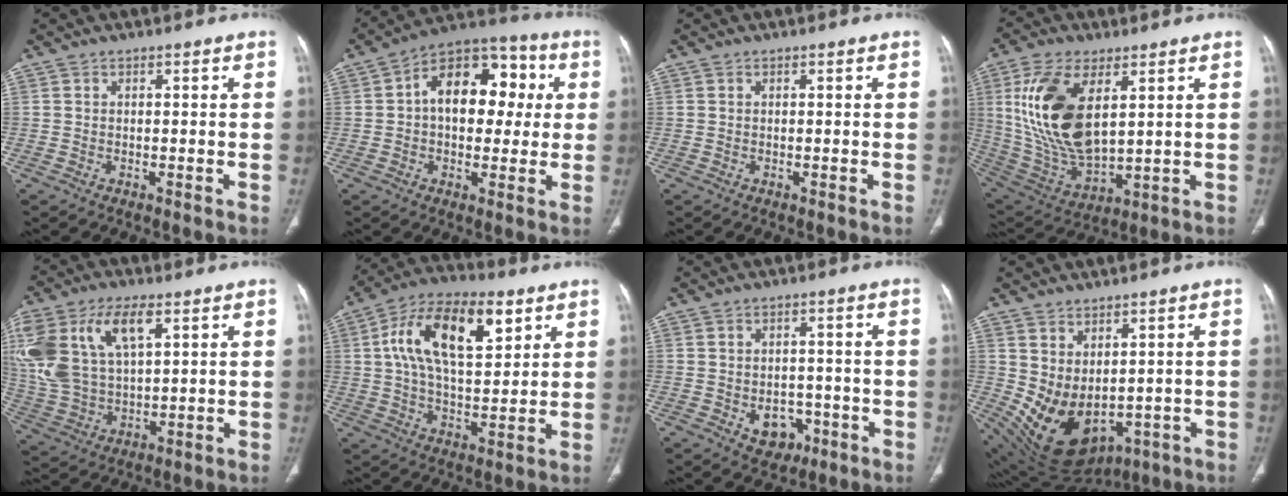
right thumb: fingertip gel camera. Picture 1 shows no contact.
{"total": 16.5, "force": [2.3, 10.7, 12.4], "torque": [-0.137, 0.035, 0.026]}
{"total": 0.0}
{"total": 19.4, "force": [5.2, 9.8, 15.9], "torque": [-0.313, -0.027, 0.112]}
{"total": 20.4, "force": [7.7, 11.0, 15.3], "torque": [-0.347, 0.002, 0.153]}
{"total": 17.9, "force": [6.4, 8.7, 14.3], "torque": [-0.231, 0.000, 0.106]}
{"total": 6.1, "force": [-2.2, 4.7, 3.2], "torque": [-0.017, 0.015, -0.021]}
{"total": 13.0, "force": [-0.8, 8.5, 9.9], "torque": [-0.161, -0.017, 0.028]}